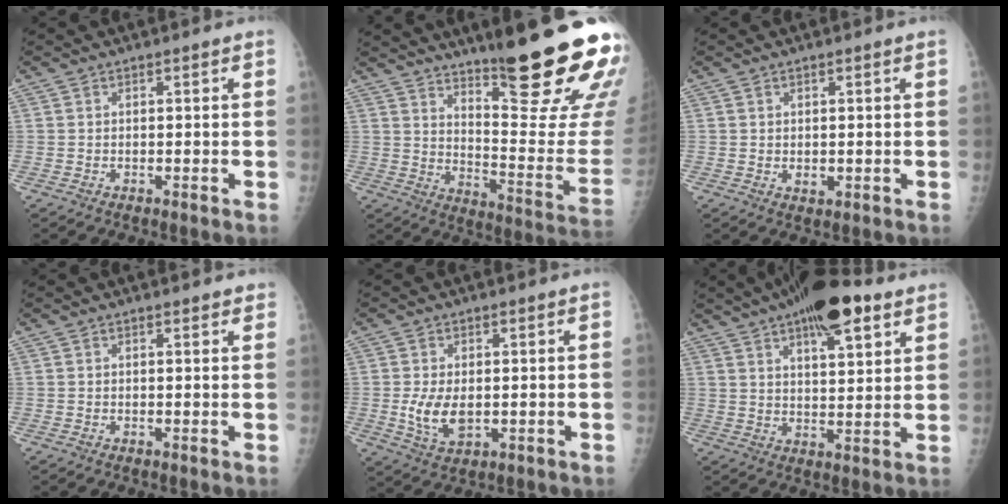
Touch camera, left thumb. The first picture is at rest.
{"total": 25.4, "force": [16.4, 4.0, 19.0], "torque": [-0.236, -0.104, 0.243]}
{"total": 1.8, "force": [0.1, 1.1, 1.4], "torque": [-0.012, -0.008, 0.005]}
{"total": 1.8, "force": [1.5, 0.5, 0.8], "torque": [-0.004, 0.000, 0.015]}
{"total": 6.6, "force": [-0.5, 3.8, 5.4], "torque": [-0.096, -0.015, -0.002]}
{"total": 15.1, "force": [8.8, 5.4, 11.0], "torque": [-0.136, -0.027, 0.133]}